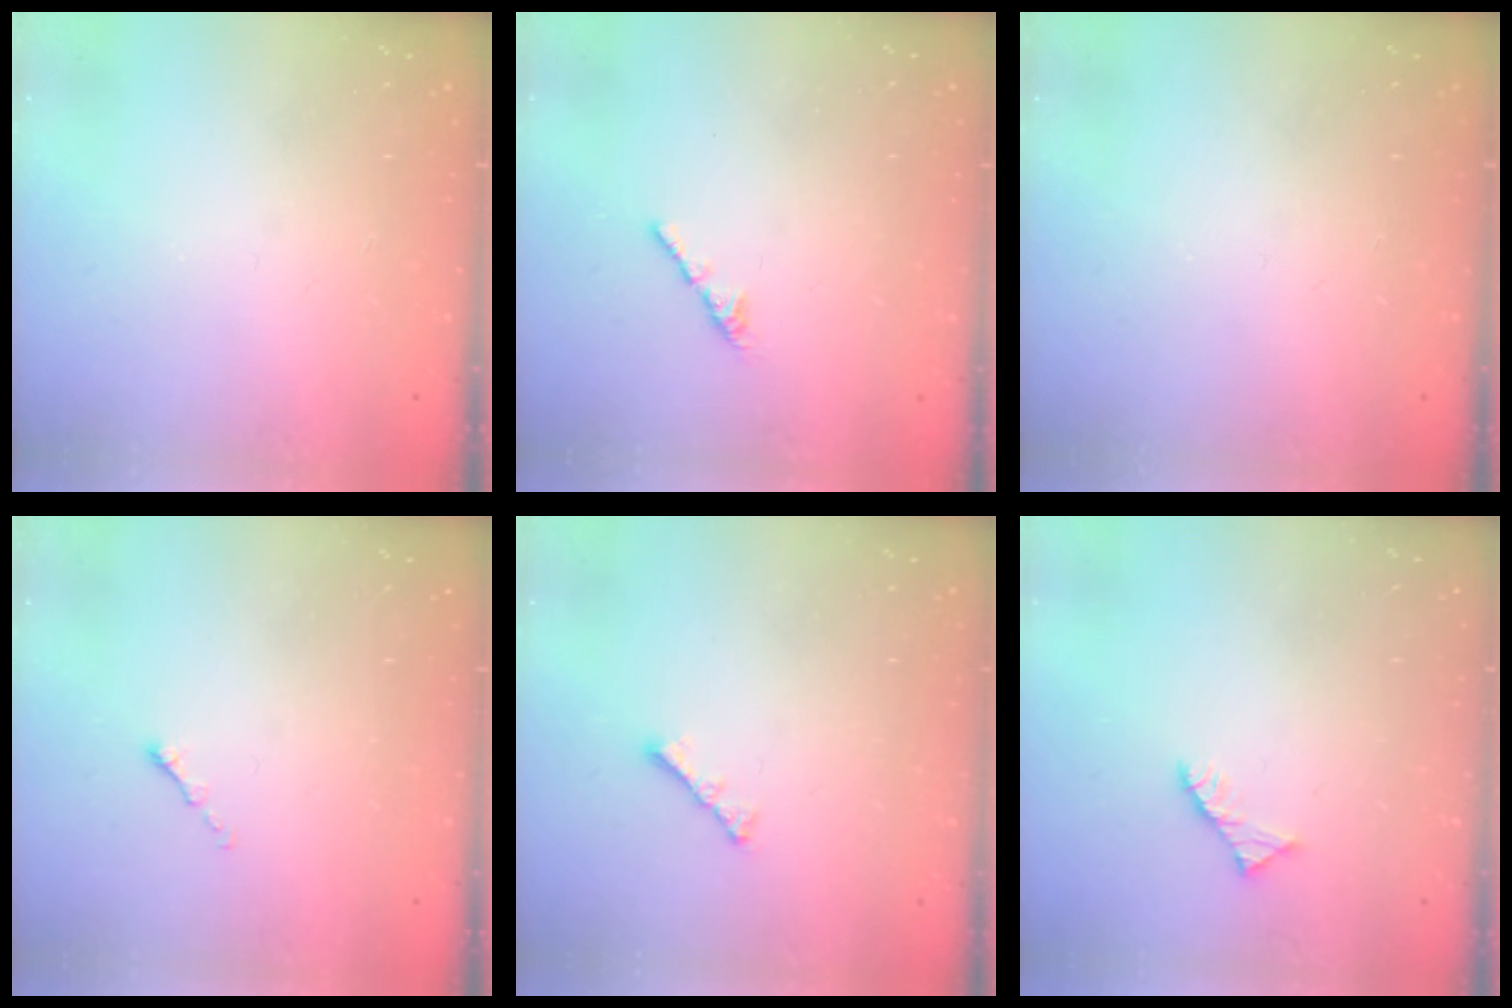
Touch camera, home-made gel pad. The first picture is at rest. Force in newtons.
{"total": 2.1, "press": 2.0, "slide": 0.7}
{"total": 0.0}
{"total": 0.0}
{"total": 2.4, "press": 2.3, "slide": 0.6}
{"total": 3.0, "press": 3.0, "slide": 0.5}